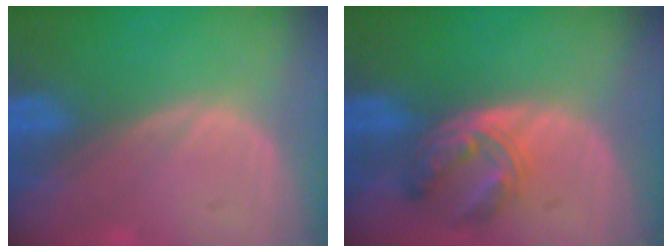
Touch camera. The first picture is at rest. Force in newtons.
{"total": 5.4, "press": 5.1, "slide": 1.8}